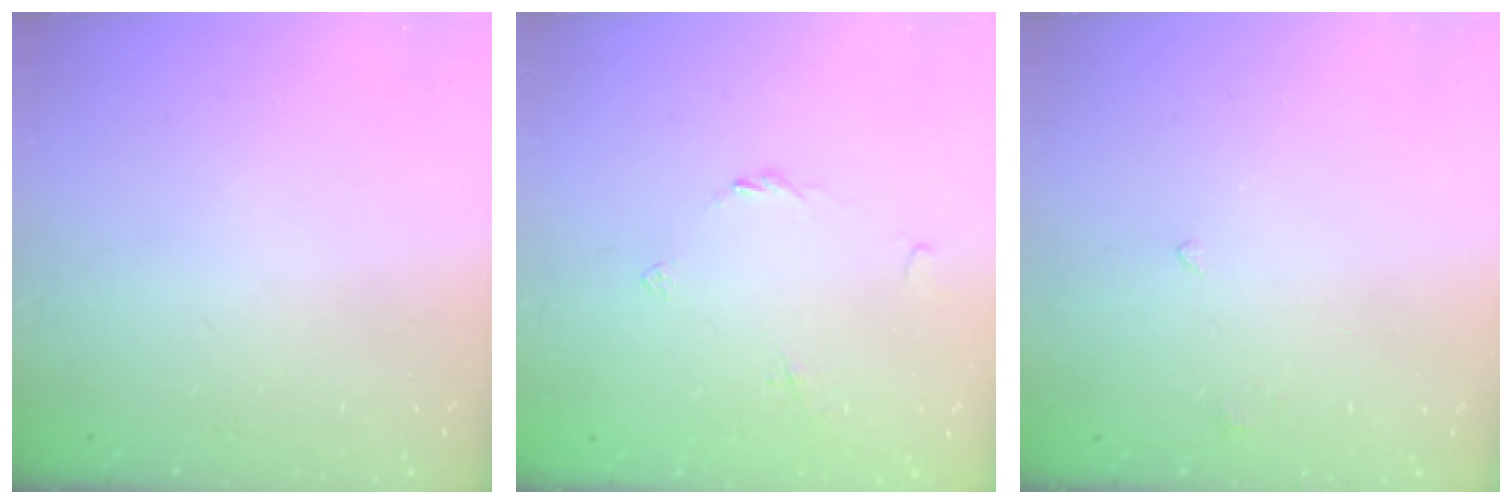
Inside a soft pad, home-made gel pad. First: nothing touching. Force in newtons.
{"total": 2.4, "press": 2.4, "slide": 0.5}
{"total": 0.0}